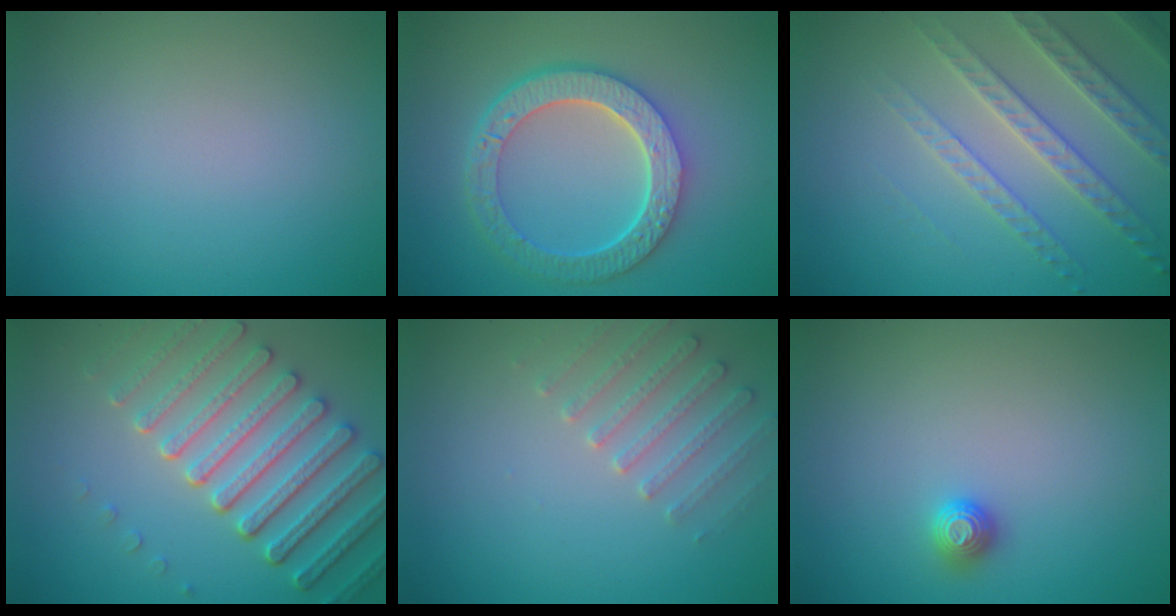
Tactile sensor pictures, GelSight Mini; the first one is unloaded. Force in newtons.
{"total": 6.4, "press": 4.9, "slide": 4.1}
{"total": 4.1, "press": 3.9, "slide": 1.3}
{"total": 7.0, "press": 5.5, "slide": 4.4}
{"total": 2.6, "press": 2.6, "slide": 0.6}
{"total": 1.1, "press": 1.1, "slide": 0.2}